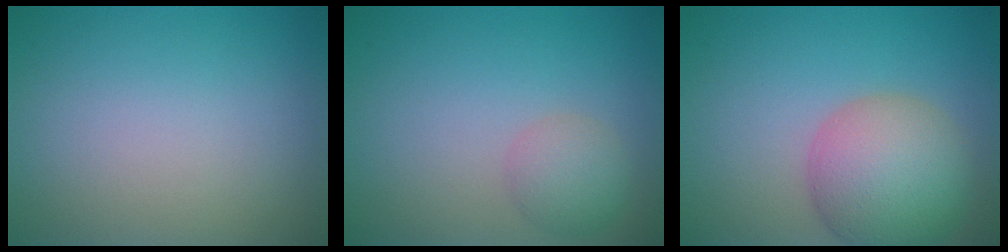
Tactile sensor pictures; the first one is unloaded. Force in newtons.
{"total": 2.5, "press": 2.5, "slide": 0.1}
{"total": 7.3, "press": 7.3, "slide": 0.4}